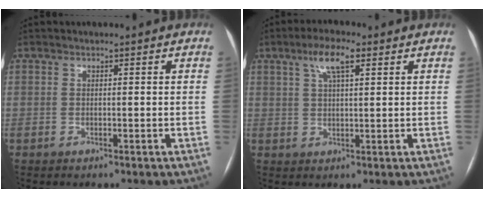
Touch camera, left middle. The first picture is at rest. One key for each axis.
{"total": 5.5, "fx": 2.8, "fy": 1.2, "fz": 4.5, "tx": -0.090, "ty": 0.015, "tz": 0.051}